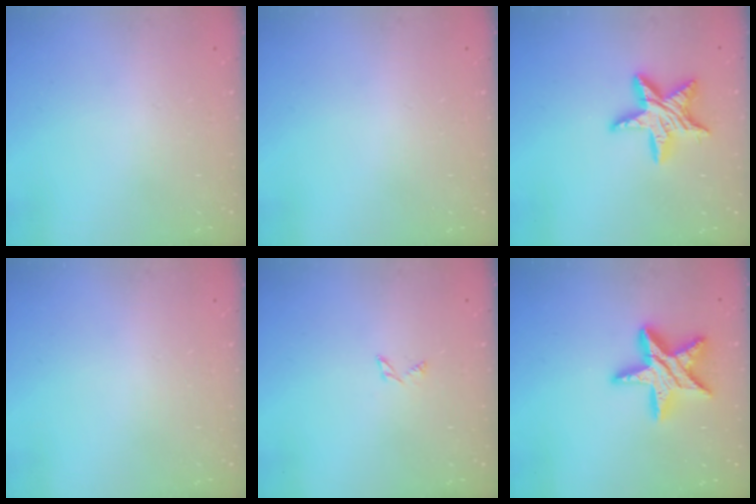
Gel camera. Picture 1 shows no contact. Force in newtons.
{"total": 0.0}
{"total": 13.1, "press": 13.1, "slide": 0.9}
{"total": 0.0}
{"total": 1.8, "press": 1.7, "slide": 0.3}
{"total": 15.3, "press": 15.2, "slide": 1.0}